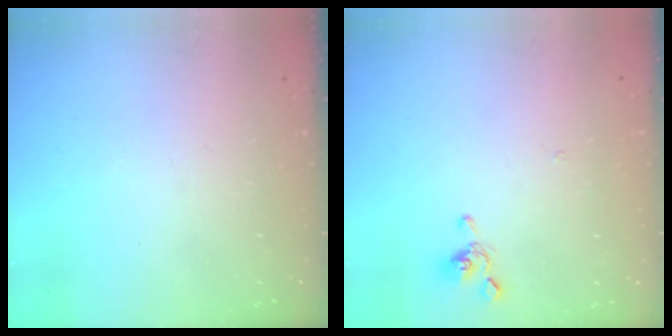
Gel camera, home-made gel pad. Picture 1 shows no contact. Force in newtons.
{"total": 1.5, "press": 1.3, "slide": 0.7}